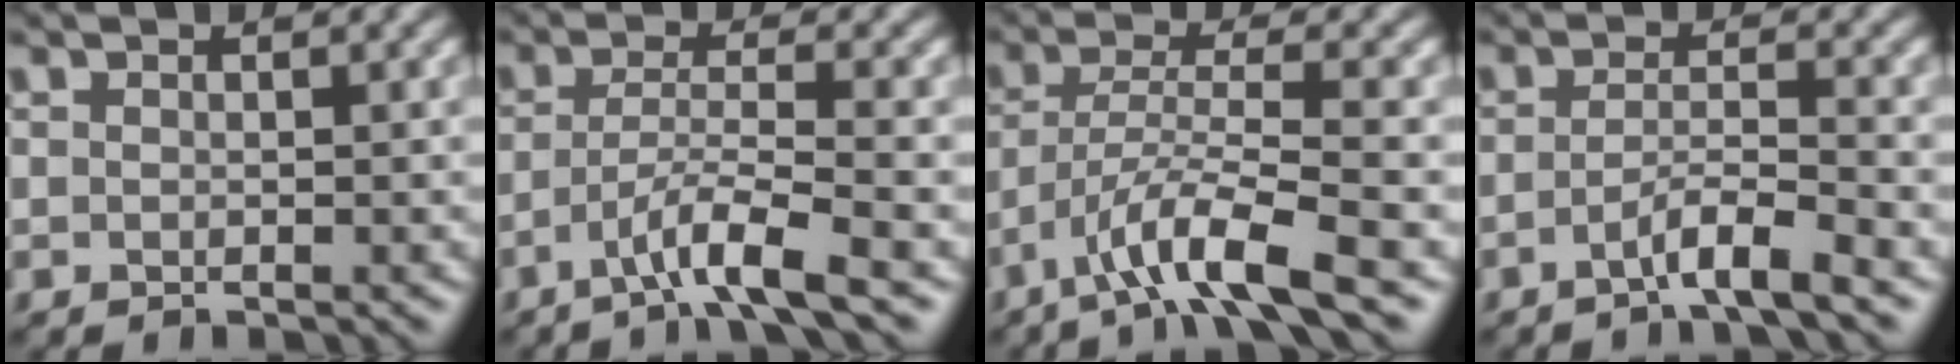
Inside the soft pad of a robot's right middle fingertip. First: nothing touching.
{"total": 4.4, "force": [-2.5, 0.4, 3.6], "torque": [-0.063, 0.007, -0.056]}
{"total": 6.1, "force": [-3.8, 0.8, 4.7], "torque": [-0.084, 0.002, -0.077]}
{"total": 3.3, "force": [-1.9, 0.3, 2.6], "torque": [-0.043, 0.004, -0.044]}